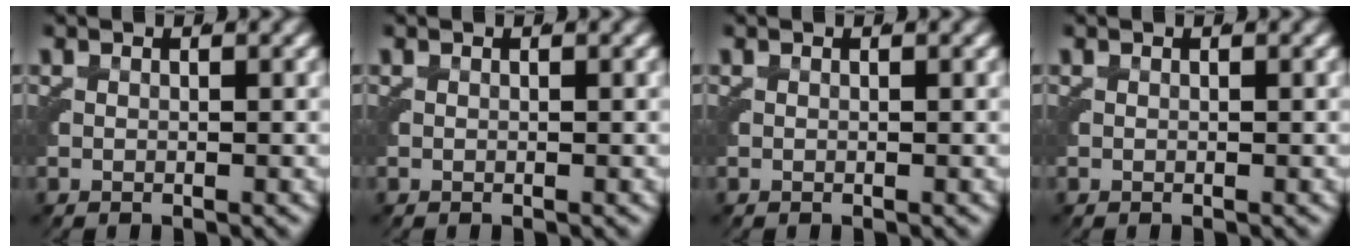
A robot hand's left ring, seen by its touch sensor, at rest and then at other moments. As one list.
[{"total": 0.0}, {"total": 0.0}, {"total": 0.0}]